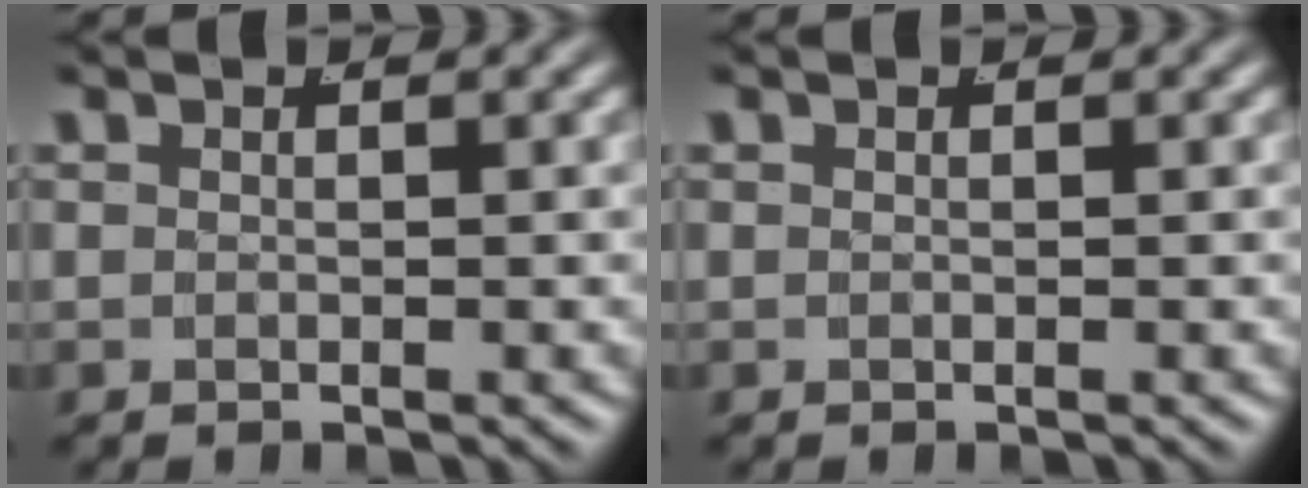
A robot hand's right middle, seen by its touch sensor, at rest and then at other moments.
{"total": 0.0}